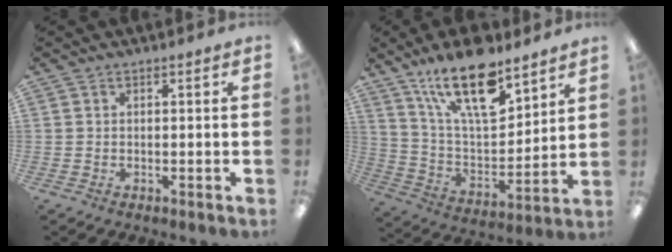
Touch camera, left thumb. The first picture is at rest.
{"total": 21.1, "force": [14.0, 8.2, 13.6], "torque": [-0.235, -0.081, 0.239]}